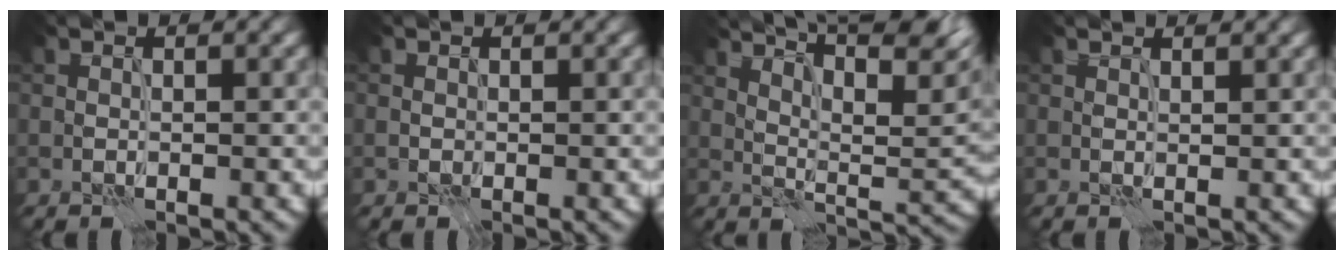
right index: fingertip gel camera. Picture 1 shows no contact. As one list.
[{"total": 0.0}, {"total": 12.0, "force": [7.8, 3.1, 8.5], "torque": [-0.128, 0.027, 0.102]}, {"total": 1.6, "force": [1.2, 0.6, 0.8], "torque": [-0.004, 0.001, 0.004]}]